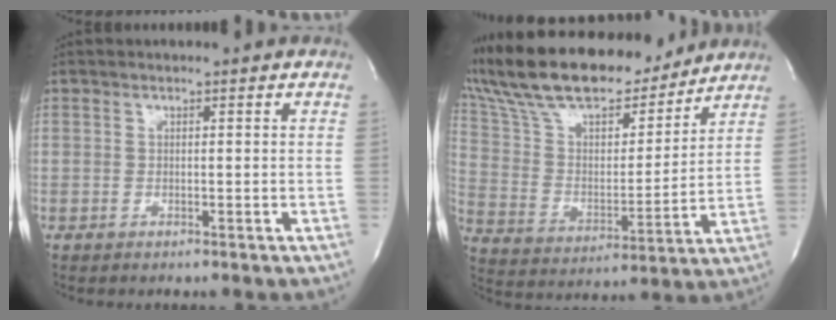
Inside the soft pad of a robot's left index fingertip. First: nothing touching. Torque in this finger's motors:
{"motor_torque": [0.65, -0.92, 1.02, 0.21]}